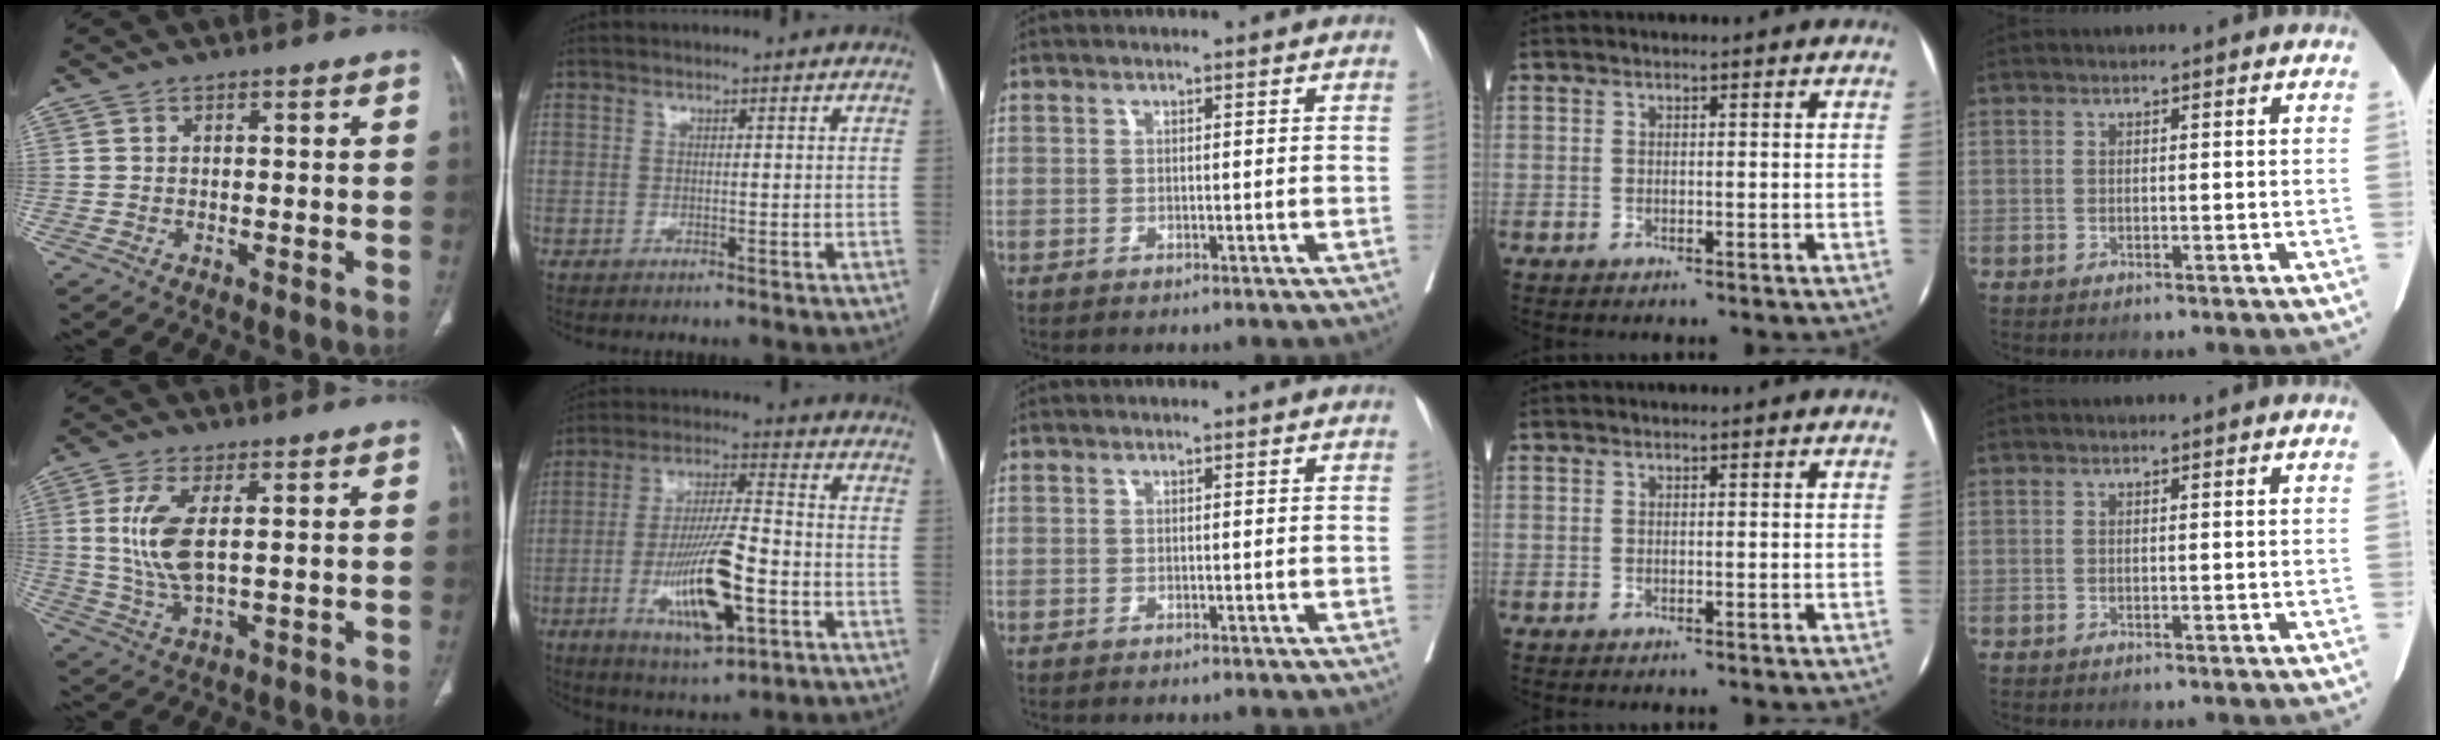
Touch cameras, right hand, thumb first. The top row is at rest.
{"thumb": {"total": 9.2, "force": [1.6, 3.5, 8.3], "torque": [-0.194, -0.012, 0.039]}, "index": {"total": 14.5, "force": [-4.6, 3.1, 13.4], "torque": [-0.252, -0.008, -0.073]}}